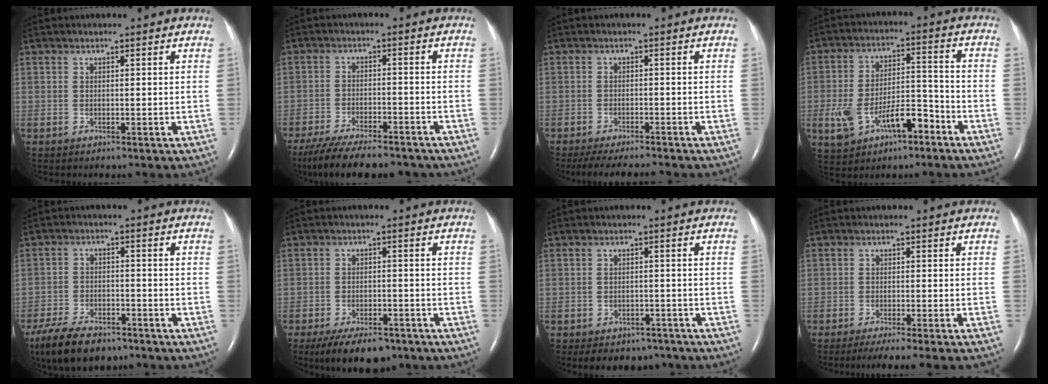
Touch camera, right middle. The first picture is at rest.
{"total": 16.6, "force": [-14.0, 3.9, 7.9], "torque": [-0.158, -0.023, -0.206]}
{"total": 8.9, "force": [-8.0, 1.1, 3.8], "torque": [-0.058, -0.013, -0.117]}
{"total": 10.7, "force": [-4.9, 4.6, 8.3], "torque": [-0.162, 0.020, -0.073]}
{"total": 10.8, "force": [-8.2, 4.3, 5.6], "torque": [-0.103, -0.014, -0.137]}
{"total": 9.5, "force": [-7.0, 3.9, 5.1], "torque": [-0.081, -0.006, -0.109]}
{"total": 8.4, "force": [-6.9, 4.3, 2.2], "torque": [-0.026, 0.007, -0.081]}
{"total": 8.5, "force": [-7.2, -1.2, 4.5], "torque": [-0.038, -0.020, -0.104]}